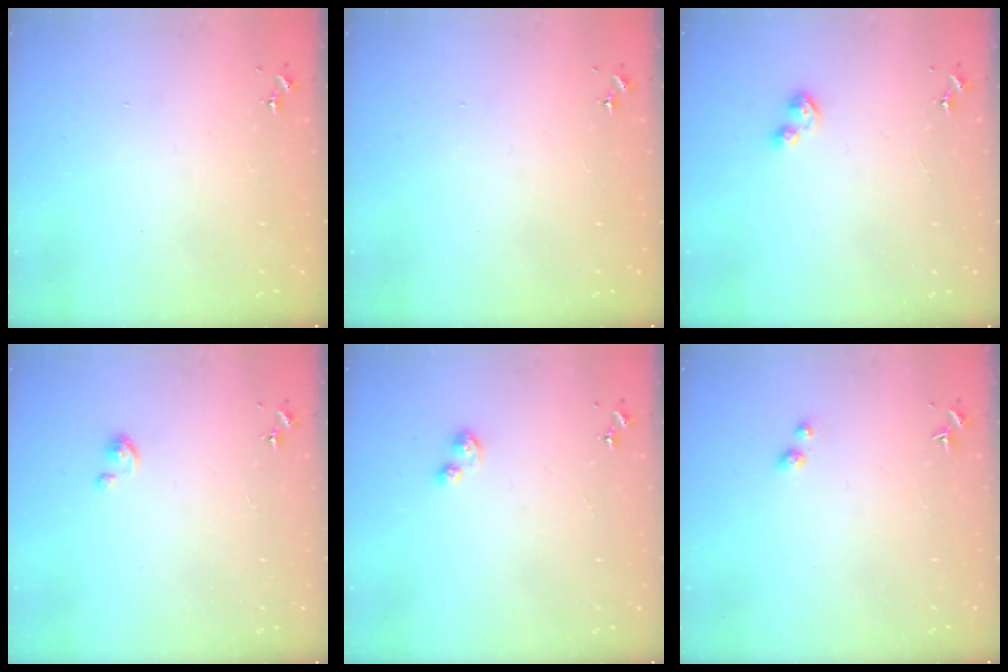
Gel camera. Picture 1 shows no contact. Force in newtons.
{"total": 0.0}
{"total": 6.5, "press": 6.5, "slide": 0.7}
{"total": 2.4, "press": 2.4, "slide": 0.3}
{"total": 4.5, "press": 4.5, "slide": 0.4}
{"total": 2.9, "press": 2.9, "slide": 0.2}